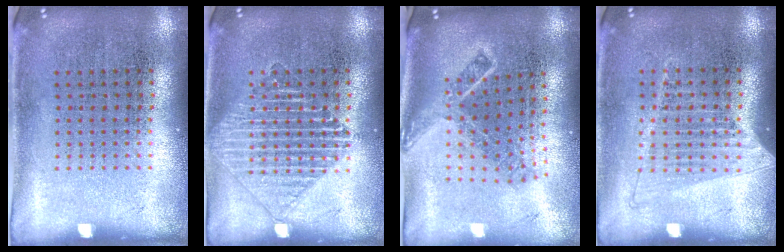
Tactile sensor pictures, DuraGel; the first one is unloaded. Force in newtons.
{"total": 2.6, "press": 2.6, "slide": 0.5}
{"total": 1.9, "press": 1.3, "slide": 1.4}
{"total": 1.2, "press": 1.1, "slide": 0.5}